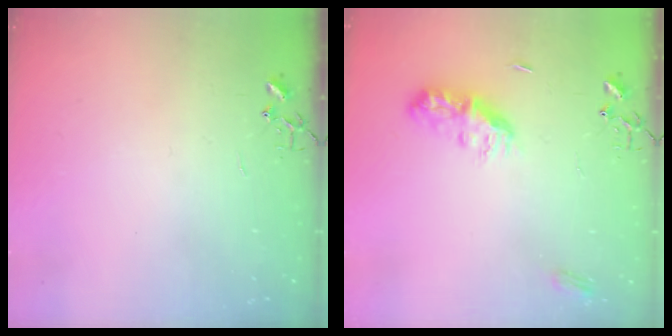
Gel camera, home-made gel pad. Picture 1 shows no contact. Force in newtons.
{"total": 9.0, "press": 9.0, "slide": 0.1}